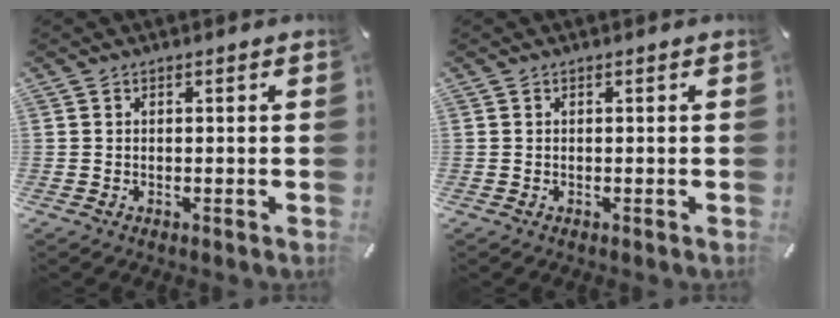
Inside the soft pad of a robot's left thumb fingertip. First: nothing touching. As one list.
[{"total": 0.0}]